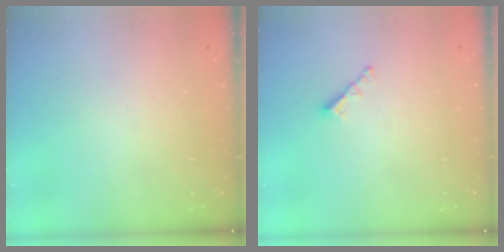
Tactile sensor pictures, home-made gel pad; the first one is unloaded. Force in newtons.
{"total": 2.9, "press": 2.9, "slide": 0.5}